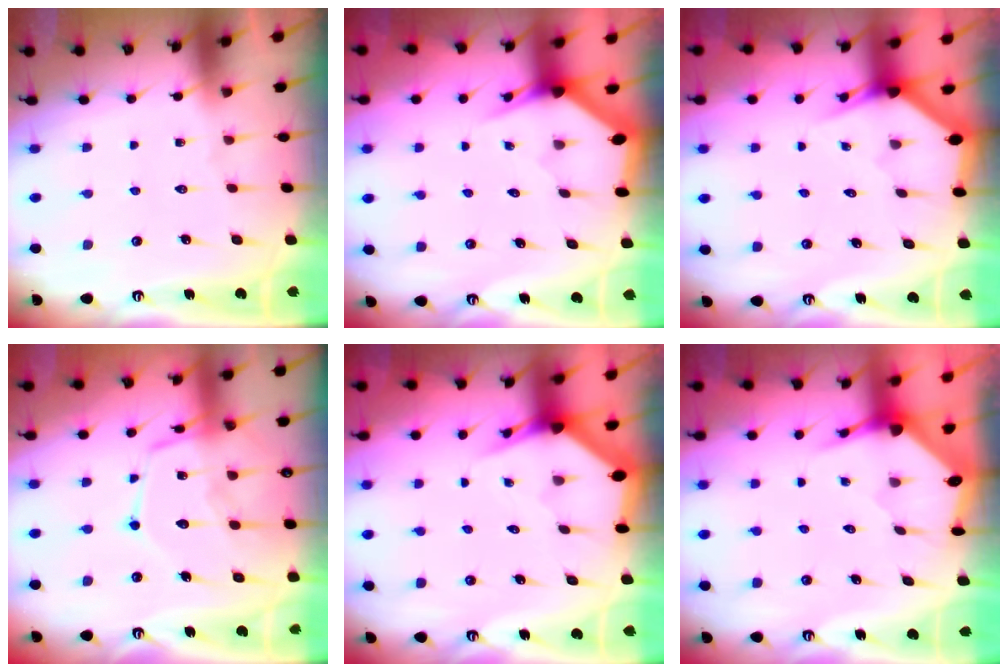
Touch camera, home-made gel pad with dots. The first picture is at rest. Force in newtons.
{"total": 3.0, "press": 3.0, "slide": 0.1}
{"total": 2.7, "press": 2.7, "slide": 0.2}
{"total": 14.6, "press": 14.6, "slide": 1.3}
{"total": 3.0, "press": 2.9, "slide": 0.5}
{"total": 3.5, "press": 3.4, "slide": 0.5}